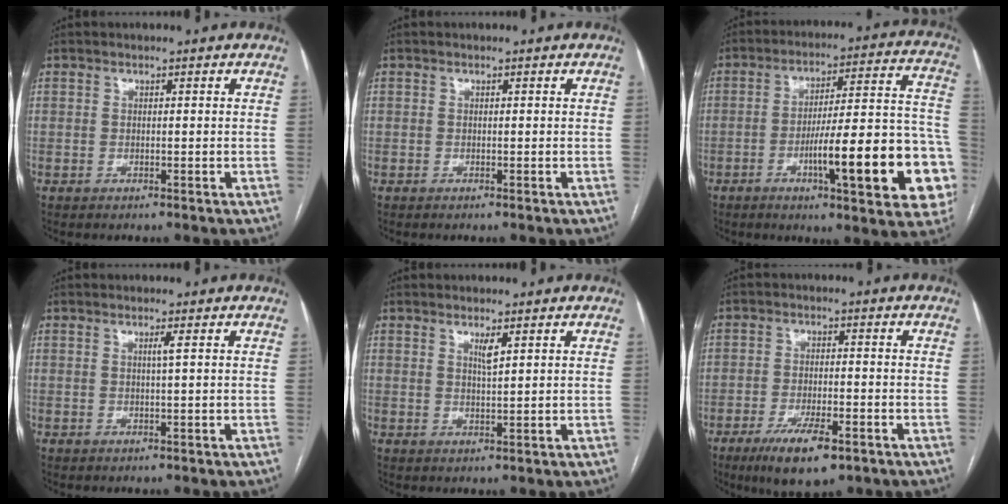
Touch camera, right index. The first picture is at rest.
{"total": 0.0}
{"total": 20.9, "force": [-6.9, 2.8, 19.5], "torque": [-0.200, 0.023, -0.089]}
{"total": 1.0, "force": [0.3, -0.4, 0.8], "torque": [-0.018, -0.001, 0.007]}
{"total": 1.8, "force": [1.0, 0.0, 1.5], "torque": [-0.028, -0.006, 0.019]}
{"total": 8.6, "force": [-5.1, 2.3, 6.5], "torque": [-0.116, -0.013, -0.081]}